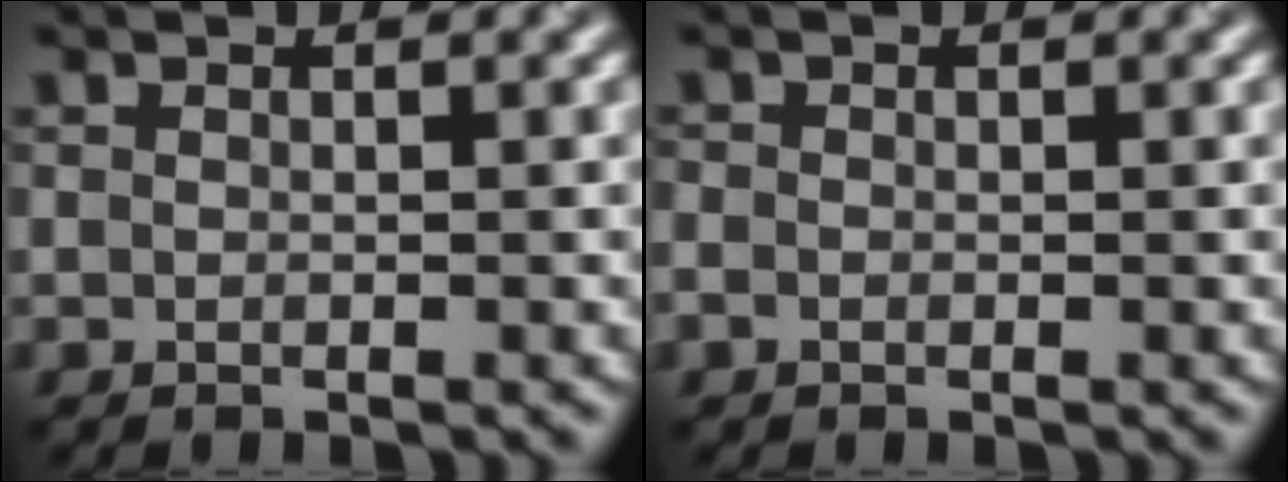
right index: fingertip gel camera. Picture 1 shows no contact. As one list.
[{"total": 0.8, "force": [-0.4, 0.6, 0.3], "torque": [-0.004, -0.002, -0.009]}]